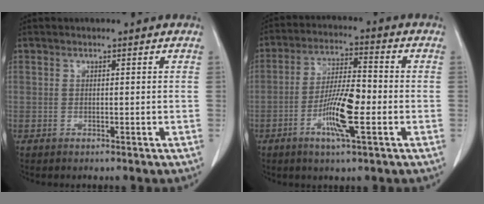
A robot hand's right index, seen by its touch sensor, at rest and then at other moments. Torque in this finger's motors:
{"motor_torque": [0.42, -0.30, 0.20, 0.10]}